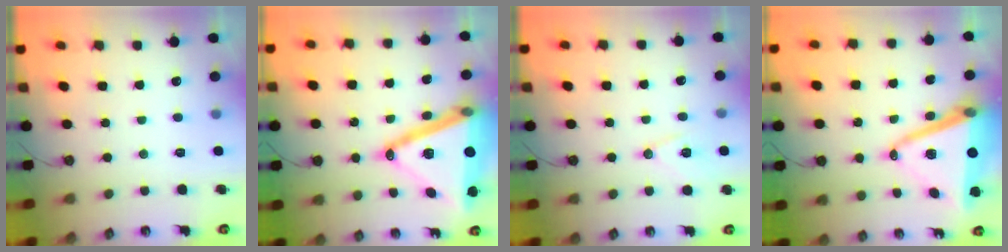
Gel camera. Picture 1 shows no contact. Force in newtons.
{"total": 27.3, "press": 27.0, "slide": 3.6}
{"total": 10.0, "press": 9.3, "slide": 3.7}
{"total": 15.7, "press": 15.1, "slide": 4.1}